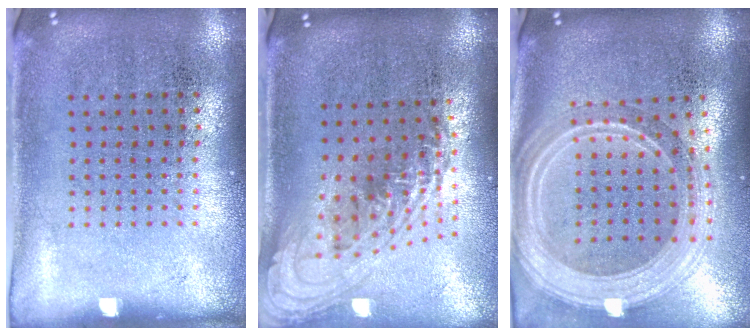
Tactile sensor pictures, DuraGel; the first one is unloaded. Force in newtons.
{"total": 2.2, "press": 1.6, "slide": 1.5}
{"total": 2.9, "press": 2.4, "slide": 1.6}